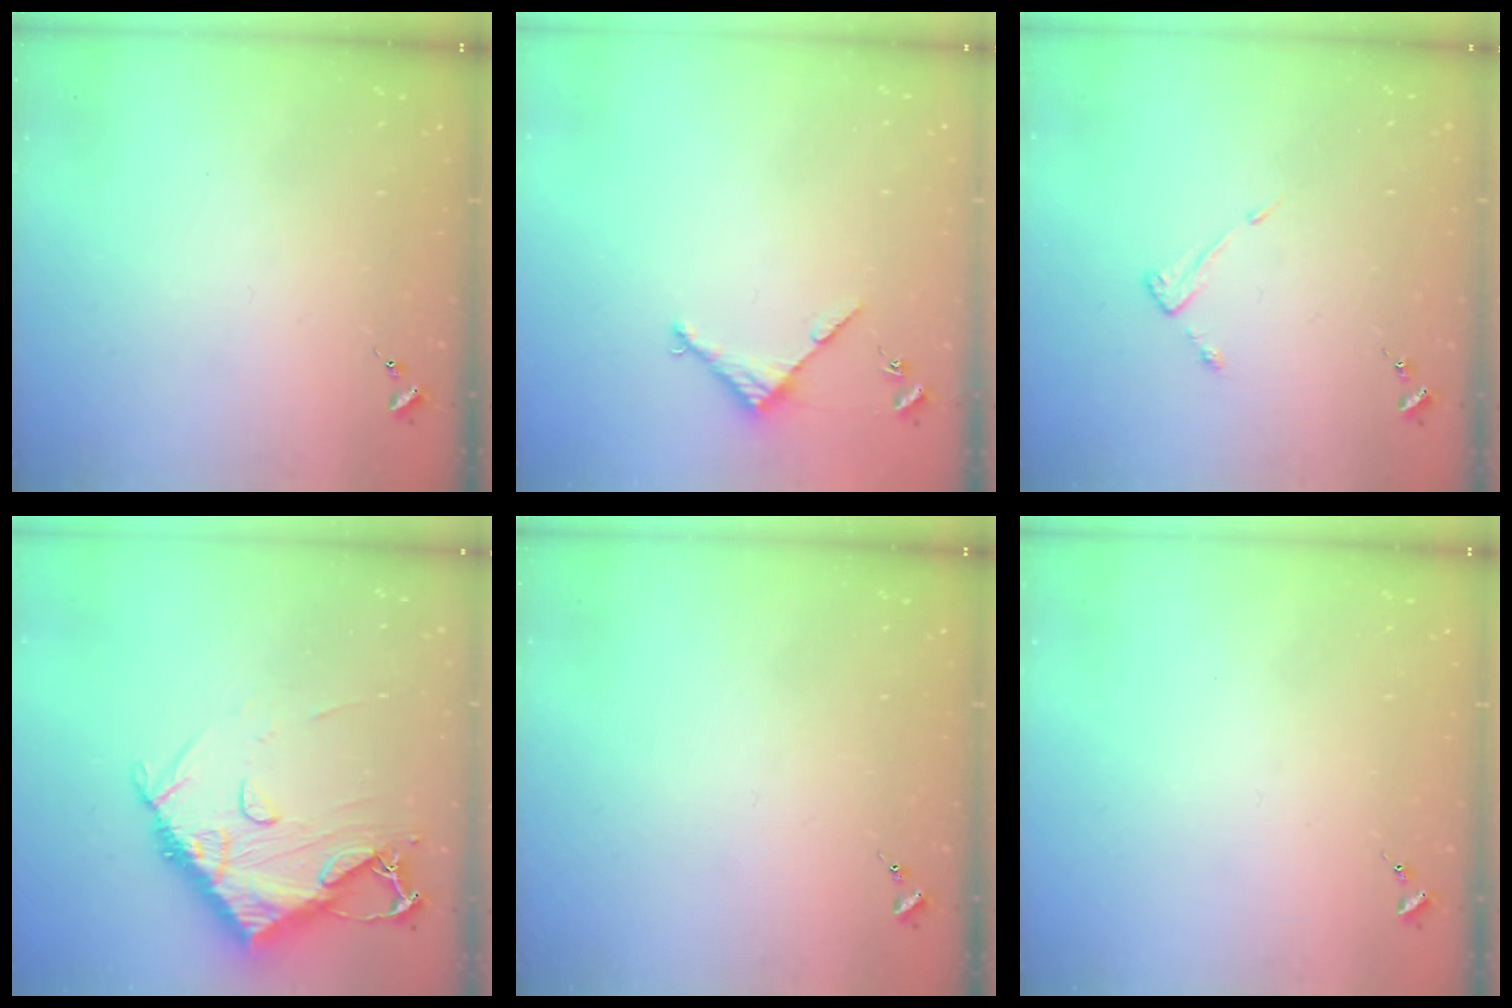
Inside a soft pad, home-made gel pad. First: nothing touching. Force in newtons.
{"total": 3.4, "press": 3.4, "slide": 0.4}
{"total": 3.9, "press": 3.8, "slide": 0.4}
{"total": 13.0, "press": 12.9, "slide": 1.5}
{"total": 0.0}
{"total": 0.0}